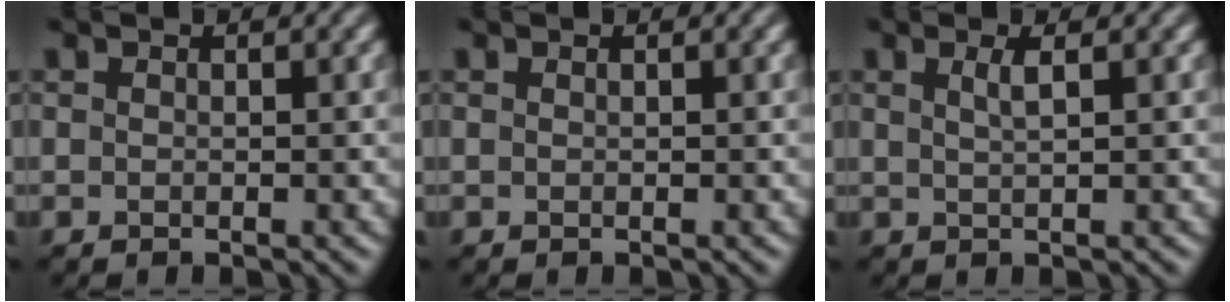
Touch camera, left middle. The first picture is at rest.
{"total": 0.0}
{"total": 1.7, "force": [0.6, 0.5, 1.5], "torque": [-0.020, 0.003, 0.008]}